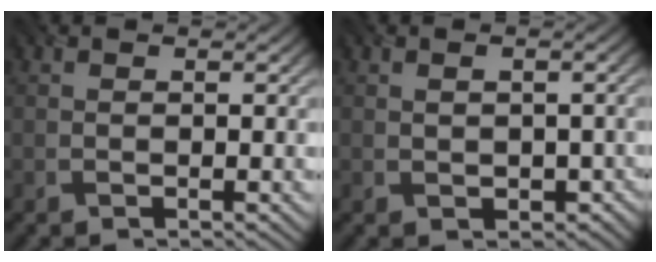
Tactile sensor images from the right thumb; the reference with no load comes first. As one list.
[{"total": 2.8, "force": [-0.4, 2.0, 2.0], "torque": [-0.030, -0.009, 0.004]}]